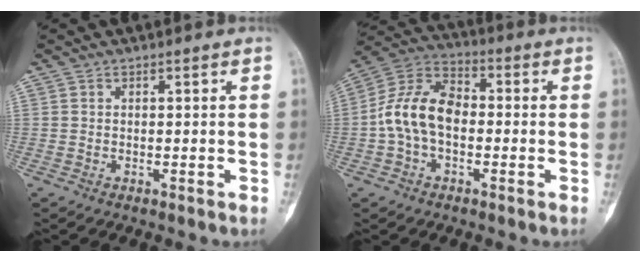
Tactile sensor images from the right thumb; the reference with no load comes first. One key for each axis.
{"total": 12.1, "fx": -1.3, "fy": 7.8, "fz": 9.2, "tx": -0.168, "ty": 0.038, "tz": -0.036}